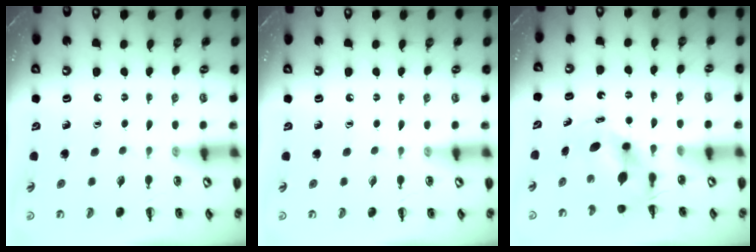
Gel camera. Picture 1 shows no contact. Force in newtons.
{"total": 0.0}
{"total": 5.5, "press": 5.3, "slide": 1.6}